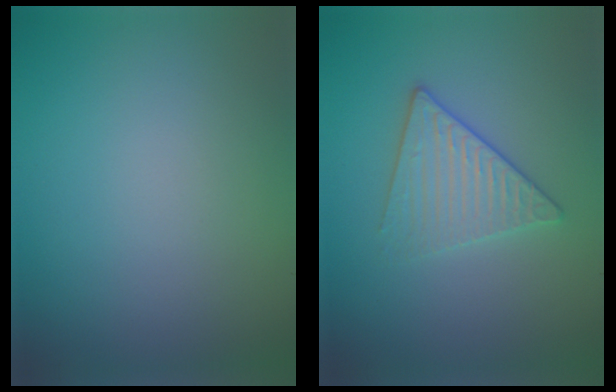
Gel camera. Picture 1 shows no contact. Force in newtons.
{"total": 3.4, "press": 3.1, "slide": 1.3}